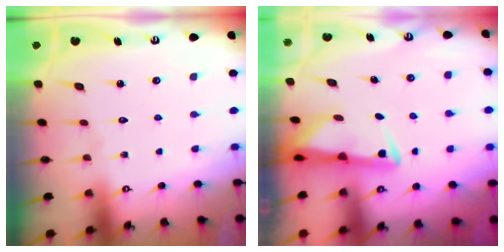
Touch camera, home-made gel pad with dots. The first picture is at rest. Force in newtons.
{"total": 2.7, "press": 2.6, "slide": 0.5}